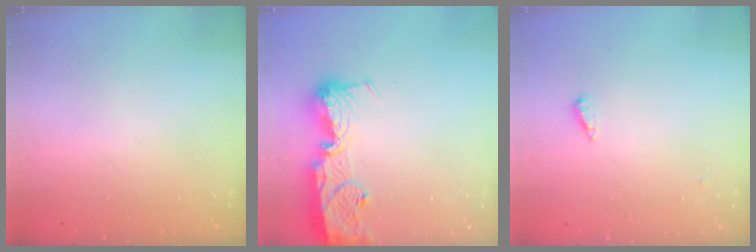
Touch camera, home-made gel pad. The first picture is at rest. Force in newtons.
{"total": 15.2, "press": 15.1, "slide": 1.2}
{"total": 2.2, "press": 2.2, "slide": 0.5}